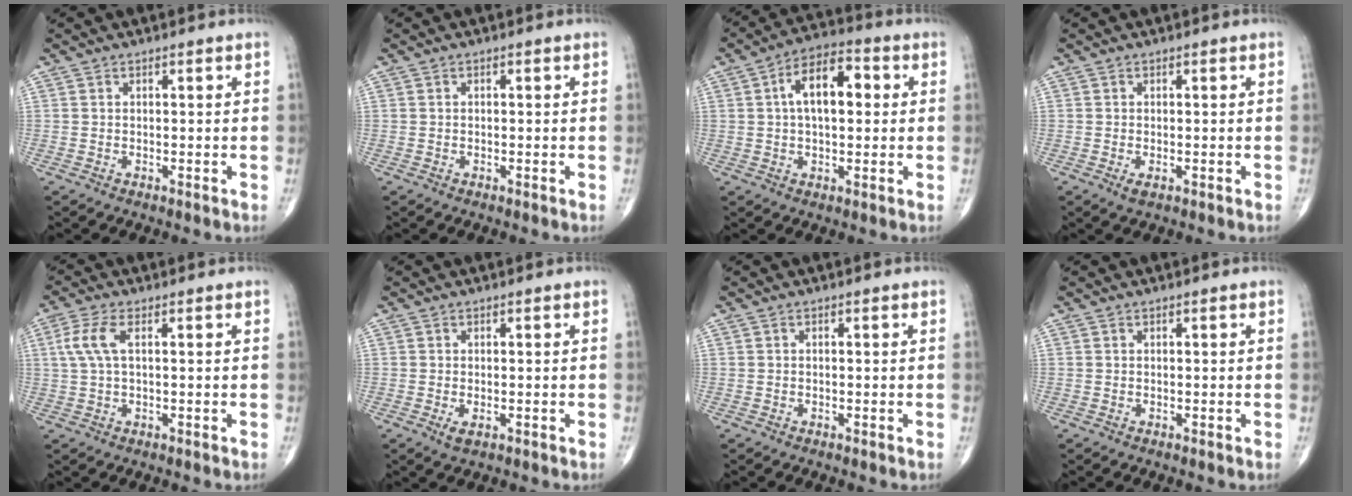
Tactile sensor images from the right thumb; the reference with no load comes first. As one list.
[{"total": 0.0}, {"total": 10.9, "force": [1.9, 5.8, 9.1], "torque": [-0.134, 0.024, 0.022]}, {"total": 1.5, "force": [-0.5, 0.7, 1.2], "torque": [-0.025, -0.004, -0.009]}, {"total": 5.5, "force": [1.4, 2.0, 4.9], "torque": [-0.134, 0.012, 0.030]}, {"total": 1.8, "force": [-0.6, 0.9, 1.5], "torque": [-0.031, -0.004, -0.009]}, {"total": 0.0}, {"total": 0.0}]